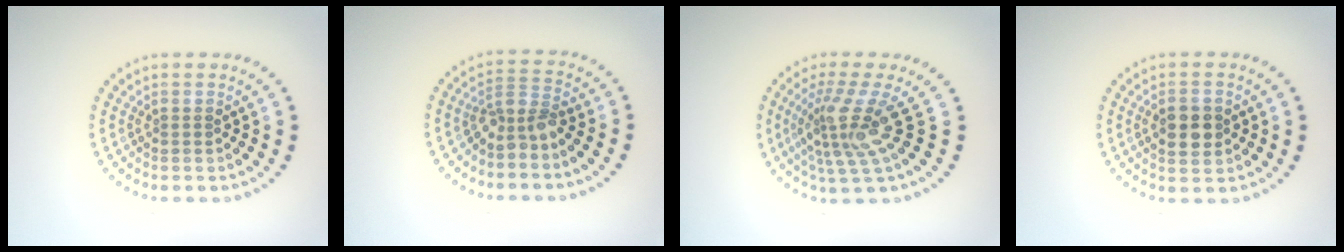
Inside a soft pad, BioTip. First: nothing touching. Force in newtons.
{"total": 2.5, "press": 1.9, "slide": 1.6}
{"total": 4.3, "press": 3.1, "slide": 2.9}
{"total": 3.6, "press": 3.6, "slide": 0.1}